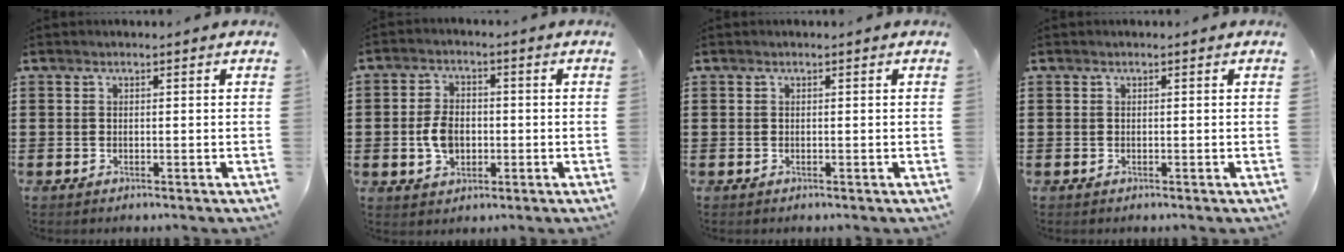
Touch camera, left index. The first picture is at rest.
{"total": 5.2, "force": [-0.7, 3.4, 3.8], "torque": [-0.087, 0.003, -0.016]}
{"total": 0.0}
{"total": 0.0}